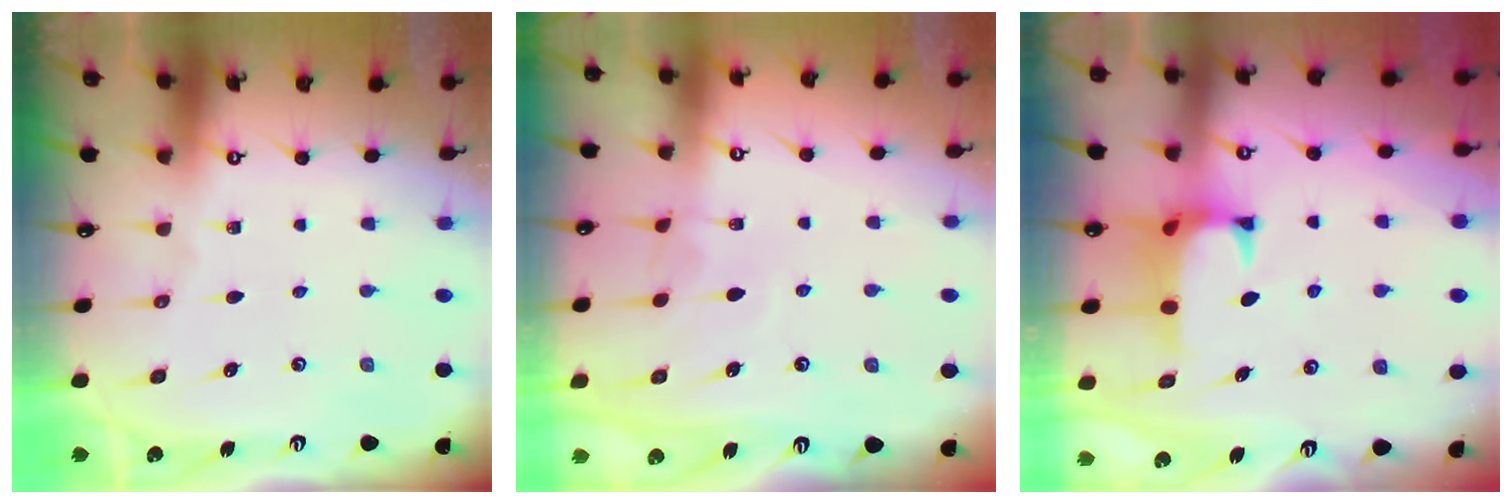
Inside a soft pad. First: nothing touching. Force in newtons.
{"total": 2.2, "press": 2.2, "slide": 0.4}
{"total": 1.0, "press": 0.7, "slide": 0.8}